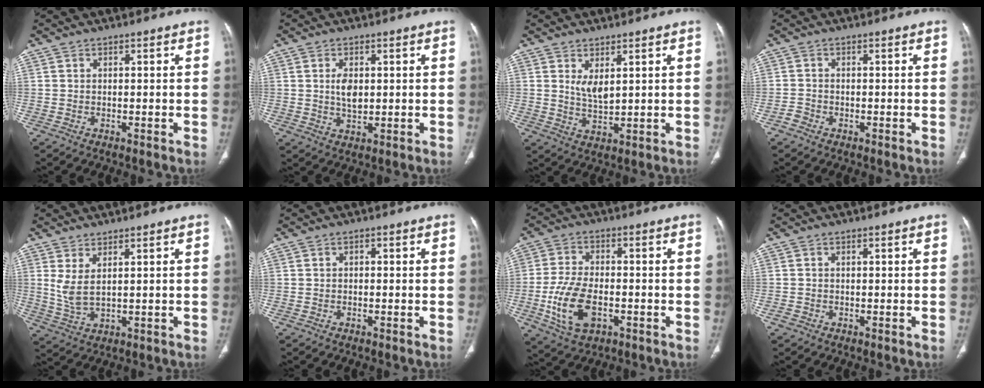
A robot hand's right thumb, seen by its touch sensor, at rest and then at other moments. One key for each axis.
{"total": 4.2, "fx": 0.7, "fy": 2.5, "fz": 3.4, "tx": -0.055, "ty": -0.007, "tz": 0.015}
{"total": 4.2, "fx": 1.8, "fy": 1.8, "fz": 3.3, "tx": -0.056, "ty": -0.022, "tz": 0.041}
{"total": 1.4, "fx": -0.9, "fy": 1.0, "fz": 0.2, "tx": -0.007, "ty": 0.003, "tz": -0.023}
{"total": 5.2, "fx": 1.8, "fy": 1.9, "fz": 4.4, "tx": -0.098, "ty": -0.016, "tz": 0.051}
{"total": 0.6, "fx": 0.0, "fy": 0.4, "fz": 0.4, "tx": -0.005, "ty": 0.002, "tz": -0.003}
{"total": 11.4, "fx": -3.1, "fy": 6.5, "fz": 8.8, "tx": -0.177, "ty": 0.007, "tz": -0.052}
{"total": 0.7, "fx": -0.3, "fy": 0.7, "fz": 0.1, "tx": -0.001, "ty": 0.002, "tz": -0.007}